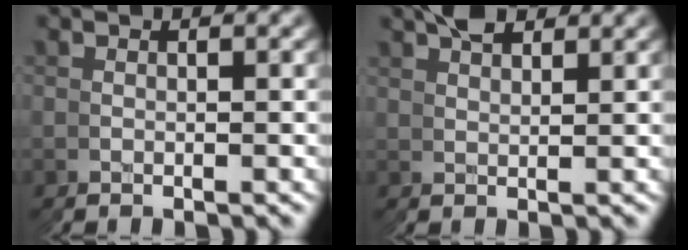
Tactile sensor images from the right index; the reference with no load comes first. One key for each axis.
{"total": 3.1, "fx": 2.1, "fy": 1.1, "fz": 1.9, "tx": -0.015, "ty": 0.008, "tz": 0.036}